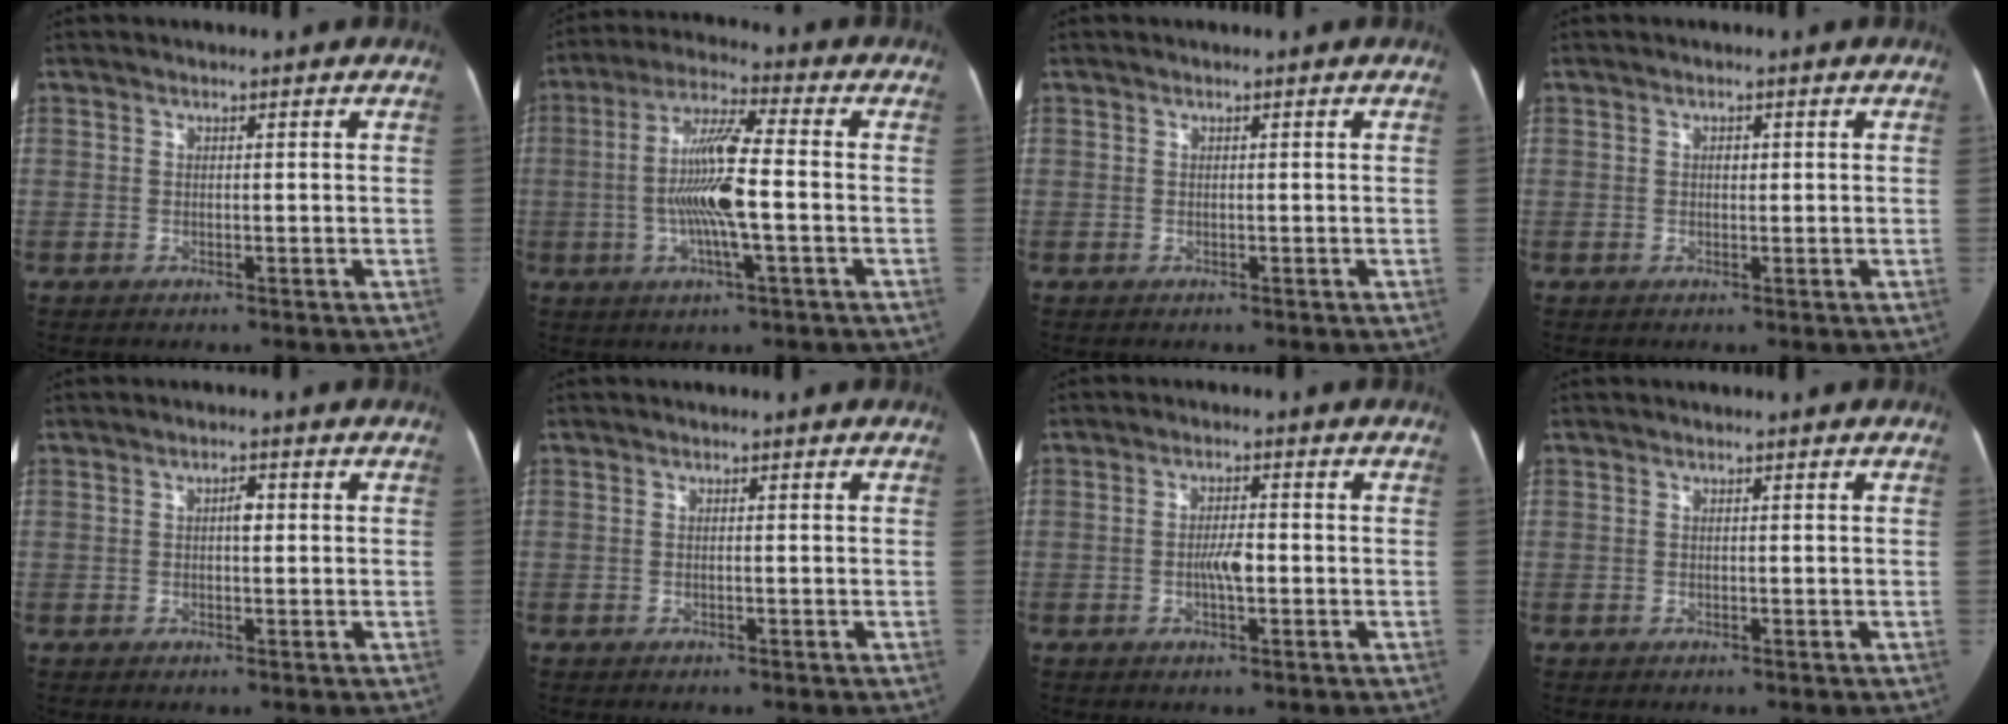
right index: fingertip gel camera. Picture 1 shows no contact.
{"total": 11.2, "force": [-1.5, 1.1, 11.0], "torque": [-0.214, 0.006, -0.032]}
{"total": 0.0}
{"total": 1.1, "force": [0.2, 0.7, 0.8], "torque": [-0.011, 0.003, 0.002]}
{"total": 1.8, "force": [0.2, 0.8, 1.6], "torque": [-0.025, 0.006, 0.002]}
{"total": 0.0}
{"total": 3.3, "force": [-0.7, 0.8, 3.1], "torque": [-0.056, 0.004, -0.012]}
{"total": 0.0}